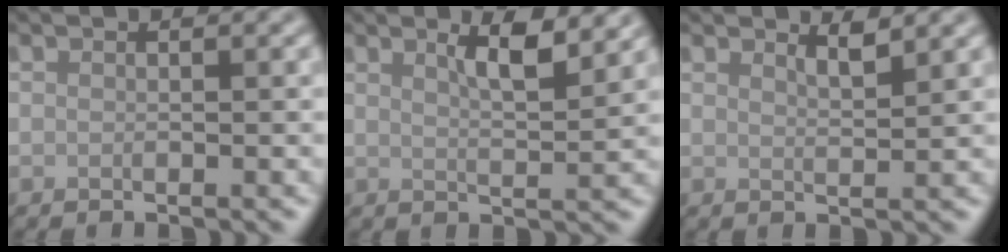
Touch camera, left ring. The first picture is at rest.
{"total": 3.6, "force": [2.1, 0.8, 2.9], "torque": [-0.042, 0.000, 0.035]}
{"total": 1.7, "force": [1.4, 0.4, 0.9], "torque": [-0.007, 0.001, 0.021]}